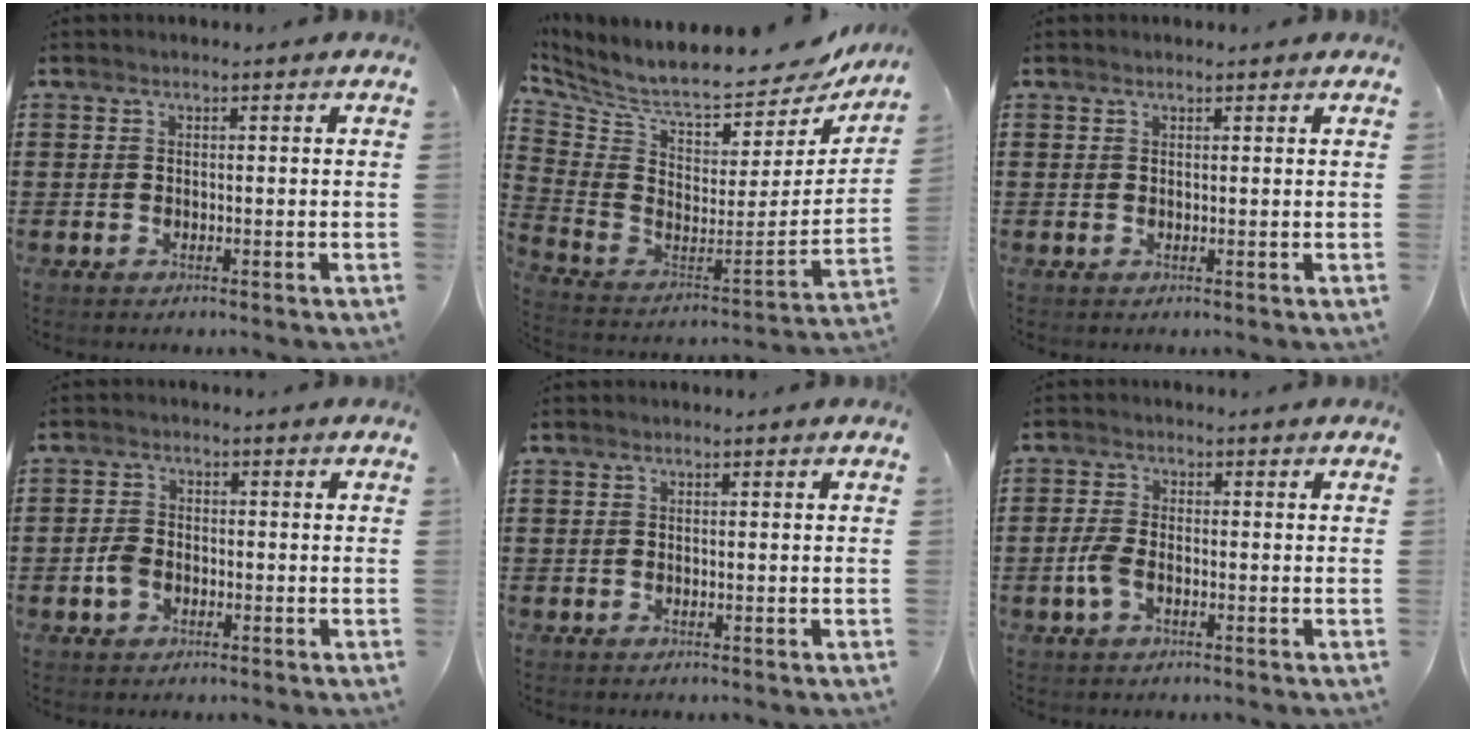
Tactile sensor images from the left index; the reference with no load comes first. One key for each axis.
{"total": 6.8, "fx": 5.9, "fy": 1.4, "fz": 3.1, "tx": -0.091, "ty": -0.059, "tz": 0.097}
{"total": 0.6, "fx": 0.6, "fy": 0.2, "fz": 0.2, "tx": -0.005, "ty": 0.000, "tz": 0.011}
{"total": 2.9, "fx": -0.9, "fy": 2.1, "fz": 1.9, "tx": -0.049, "ty": -0.003, "tz": -0.019}
{"total": 0.0}
{"total": 3.5, "fx": -1.1, "fy": 1.7, "fz": 2.9, "tx": -0.080, "ty": -0.007, "tz": -0.026}